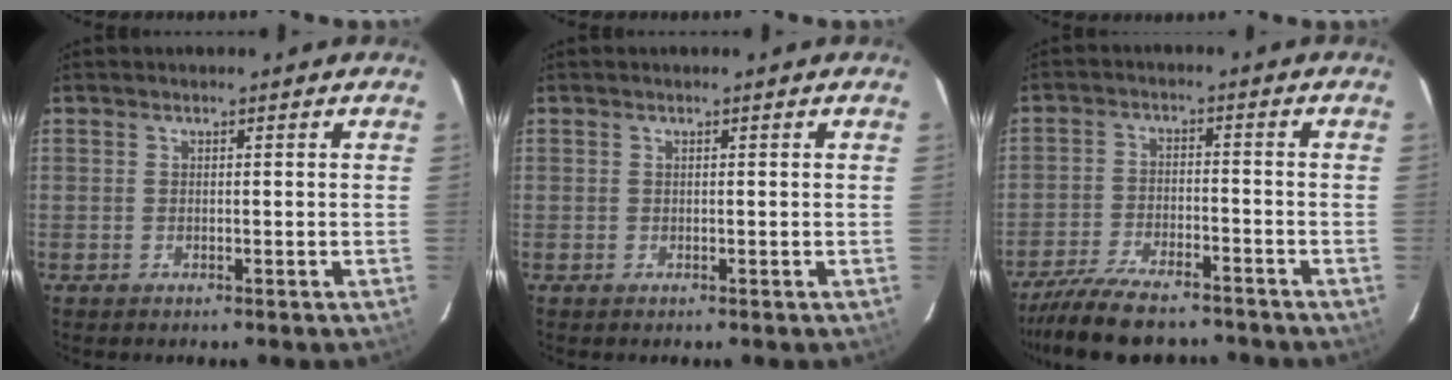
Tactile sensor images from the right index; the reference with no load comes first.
{"total": 0.0}
{"total": 14.2, "force": [-12.2, 4.0, 6.1], "torque": [-0.139, -0.013, -0.199]}